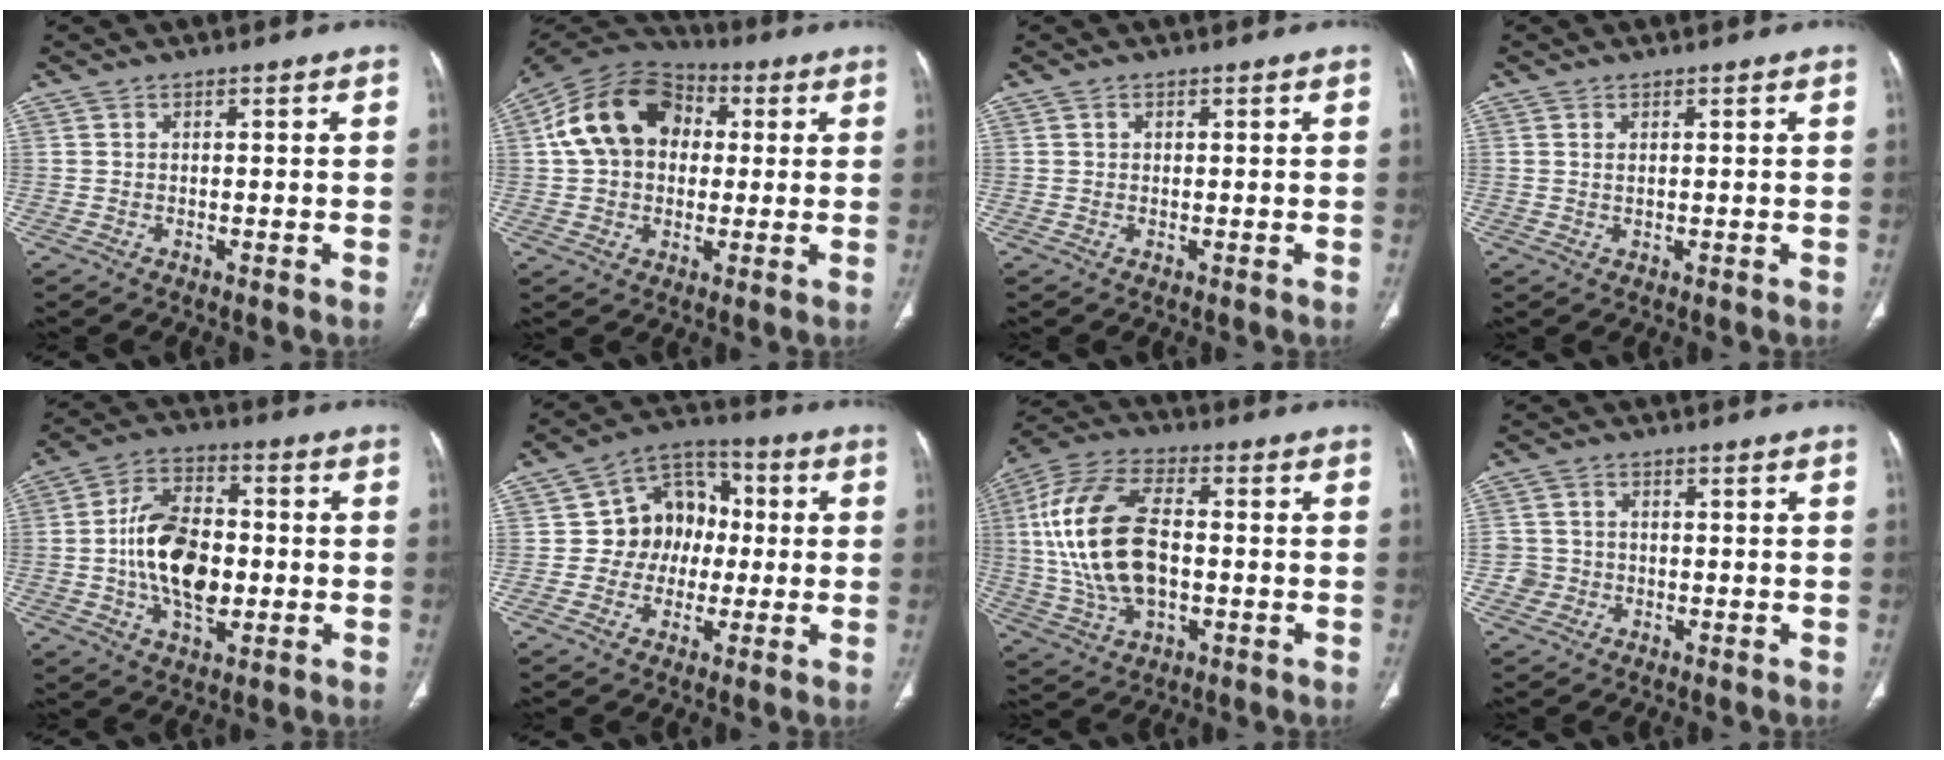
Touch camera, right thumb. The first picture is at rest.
{"total": 16.6, "force": [2.7, 12.6, 10.4], "torque": [-0.171, 0.028, 0.038]}
{"total": 0.6, "force": [0.2, 0.4, 0.2], "torque": [-0.002, 0.000, 0.005]}
{"total": 0.8, "force": [0.3, 0.3, 0.6], "torque": [-0.014, 0.000, 0.008]}
{"total": 15.6, "force": [-1.4, 9.5, 12.4], "torque": [-0.203, 0.020, -0.023]}
{"total": 11.8, "force": [0.0, 10.0, 6.2], "torque": [-0.042, 0.028, -0.009]}
{"total": 20.0, "force": [0.4, 11.3, 16.5], "torque": [-0.340, 0.015, 0.010]}
{"total": 3.6, "force": [-1.0, 3.4, 0.3], "torque": [0.015, 0.014, -0.023]}